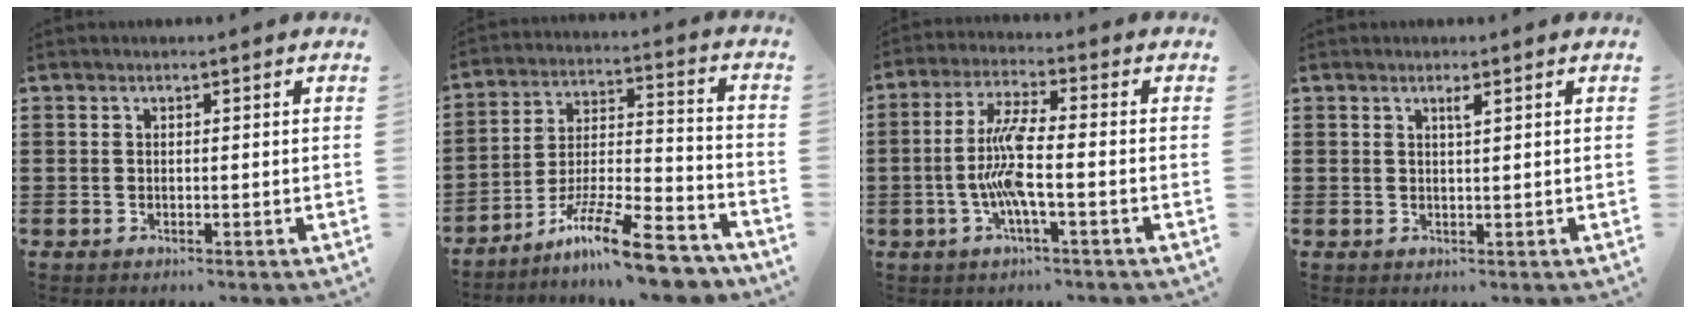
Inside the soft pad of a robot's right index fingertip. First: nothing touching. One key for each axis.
{"total": 13.6, "fx": -10.5, "fy": 1.7, "fz": 8.5, "tx": -0.132, "ty": 0.033, "tz": -0.191}
{"total": 8.2, "fx": -1.8, "fy": 1.5, "fz": 7.9, "tx": -0.180, "ty": -0.013, "tz": -0.044}
{"total": 1.1, "fx": 0.6, "fy": 0.0, "fz": 1.0, "tx": -0.019, "ty": -0.001, "tz": 0.009}